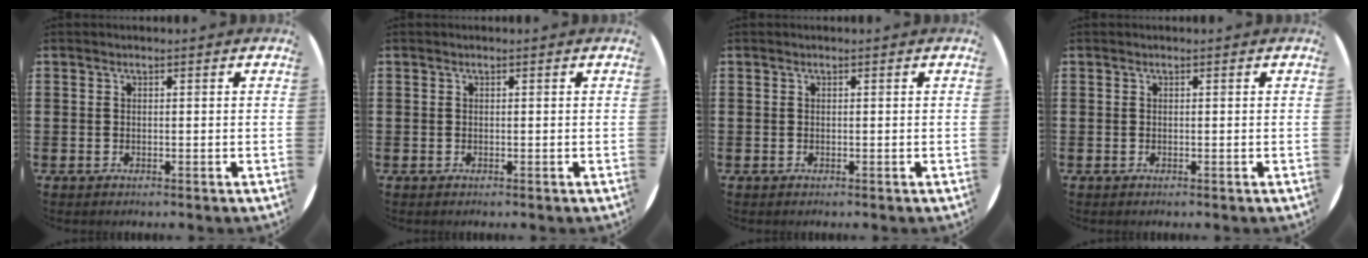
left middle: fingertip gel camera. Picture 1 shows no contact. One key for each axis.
{"total": 0.0}
{"total": 0.0}
{"total": 0.0}